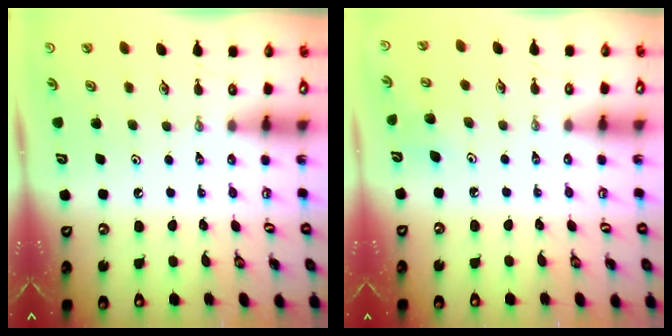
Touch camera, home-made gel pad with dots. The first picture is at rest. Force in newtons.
{"total": 4.5, "press": 4.5, "slide": 0.3}